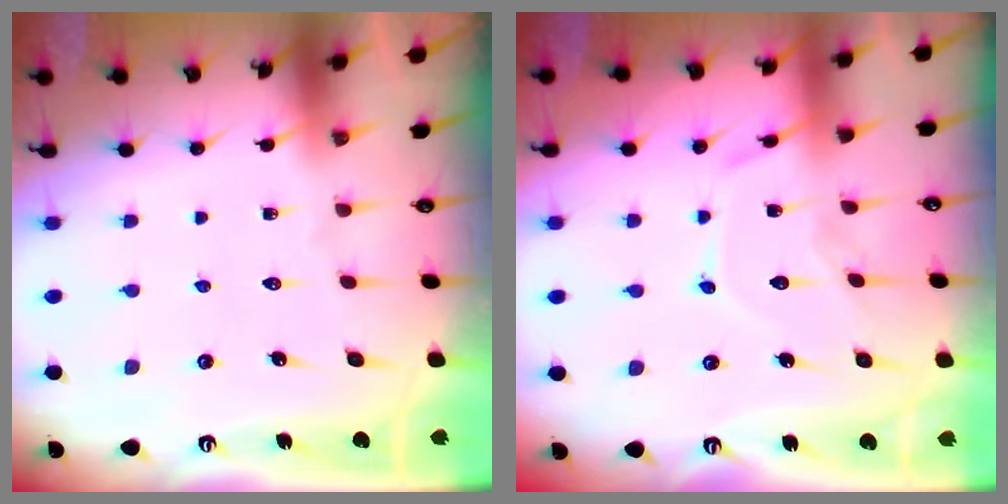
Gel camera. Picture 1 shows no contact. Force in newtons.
{"total": 10.8, "press": 10.8, "slide": 0.3}